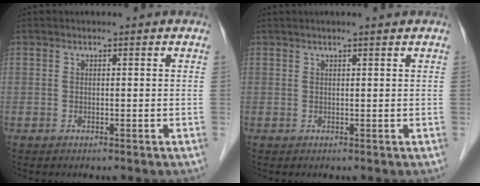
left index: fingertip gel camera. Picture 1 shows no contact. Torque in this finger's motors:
{"motor_torque": [0.22, -0.41, 0.03, 0.03]}